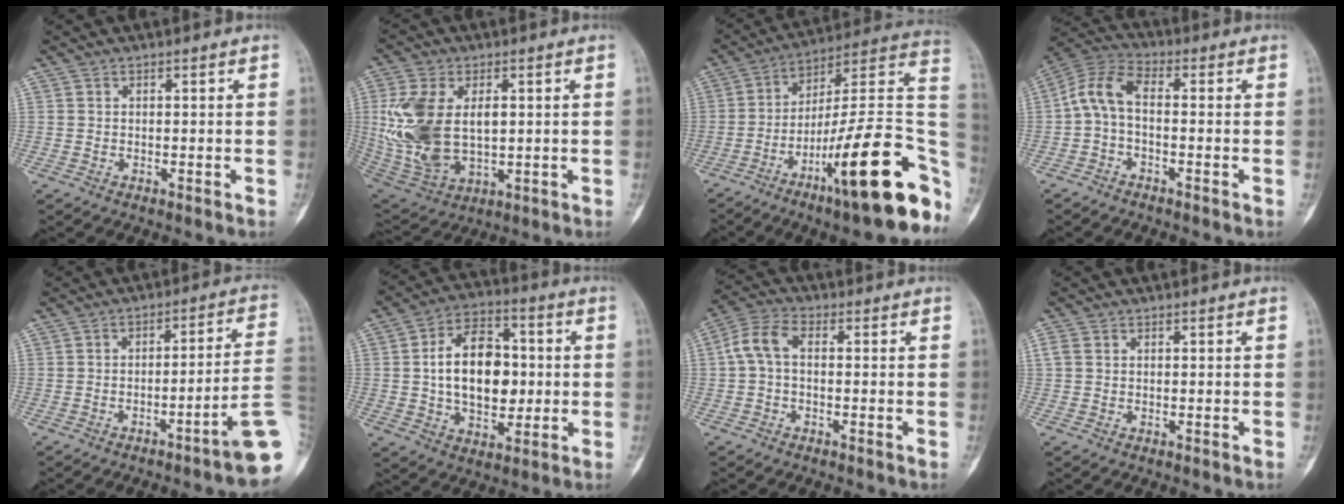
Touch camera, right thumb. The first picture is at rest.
{"total": 17.5, "force": [1.3, 10.7, 13.8], "torque": [-0.282, -0.011, 0.042]}
{"total": 27.4, "force": [-10.2, 6.1, 24.7], "torque": [-0.298, 0.056, -0.152]}
{"total": 7.1, "force": [-0.9, 3.7, 6.0], "torque": [-0.124, 0.029, -0.033]}
{"total": 11.3, "force": [-4.7, 0.4, 10.3], "torque": [-0.126, 0.035, -0.070]}
{"total": 16.4, "force": [0.5, 10.6, 12.5], "torque": [-0.172, 0.020, 0.009]}
{"total": 6.0, "force": [0.1, 3.5, 4.8], "torque": [-0.101, 0.021, -0.006]}
{"total": 1.4, "force": [0.3, 1.2, 0.8], "torque": [-0.022, 0.007, 0.008]}